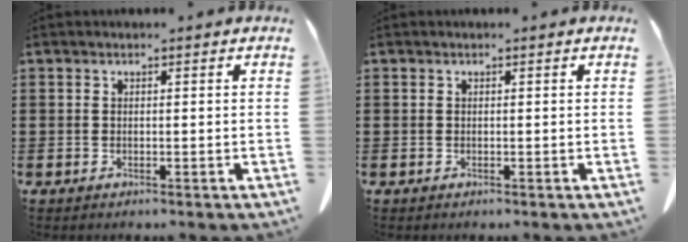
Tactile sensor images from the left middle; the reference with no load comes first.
{"total": 0.0}